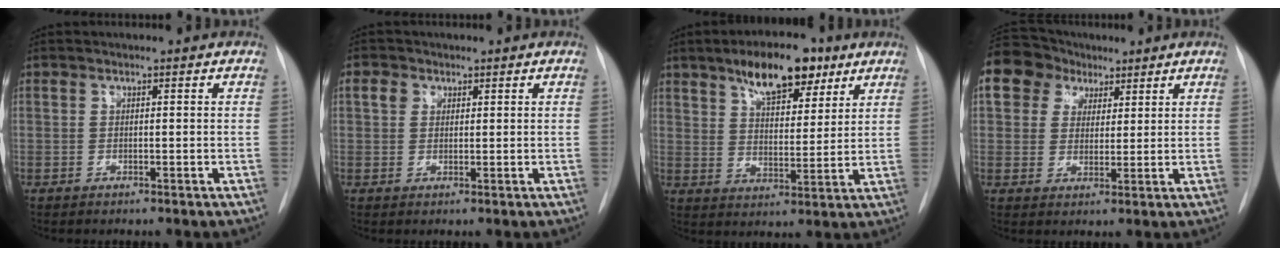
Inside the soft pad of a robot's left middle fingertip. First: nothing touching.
{"total": 2.4, "force": [1.1, 2.0, 0.8], "torque": [-0.015, 0.009, 0.017]}
{"total": 11.1, "force": [7.1, 4.3, 7.3], "torque": [-0.116, 0.010, 0.117]}
{"total": 13.4, "force": [6.8, 10.7, 4.4], "torque": [-0.124, 0.060, 0.126]}